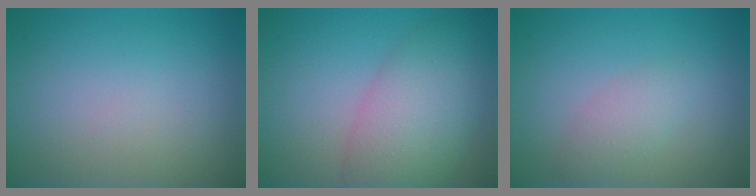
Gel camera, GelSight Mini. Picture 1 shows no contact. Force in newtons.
{"total": 6.8, "press": 6.7, "slide": 0.5}
{"total": 2.0, "press": 2.0, "slide": 0.1}